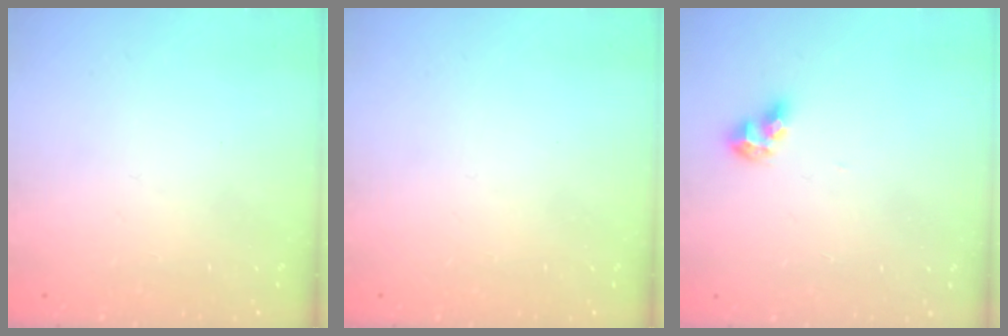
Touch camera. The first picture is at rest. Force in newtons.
{"total": 0.0}
{"total": 5.4, "press": 5.3, "slide": 1.1}